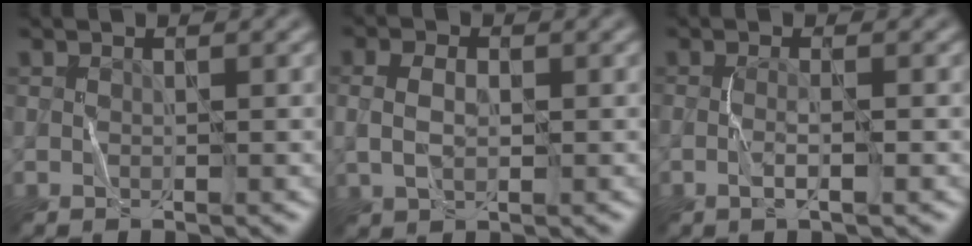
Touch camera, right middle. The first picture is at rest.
{"total": 2.9, "force": [0.2, 1.9, 2.1], "torque": [-0.050, 0.002, 0.008]}
{"total": 1.5, "force": [-0.5, 0.1, 1.4], "torque": [-0.028, 0.001, -0.014]}